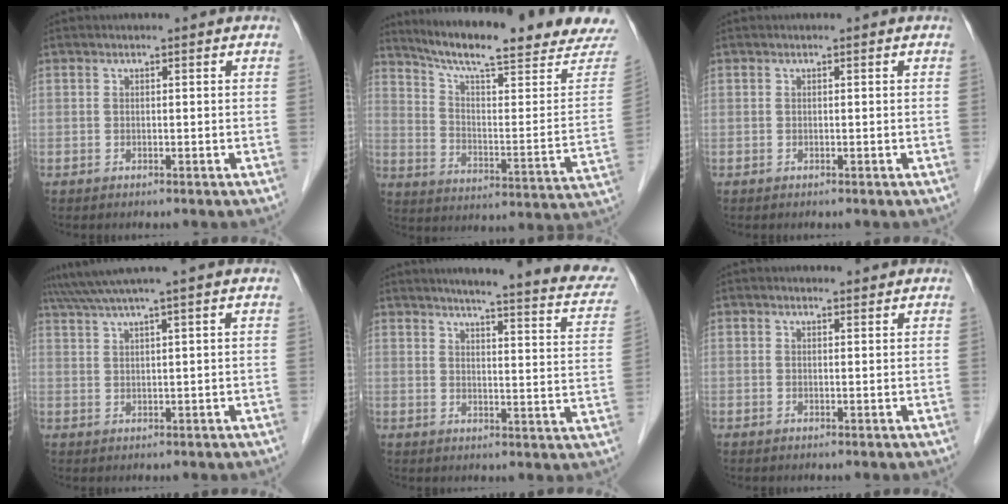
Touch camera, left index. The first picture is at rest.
{"total": 23.3, "force": [20.7, 1.3, 10.6], "torque": [-0.162, -0.060, 0.281]}
{"total": 0.0}
{"total": 6.5, "force": [5.4, -2.0, 3.0], "torque": [-0.050, 0.022, 0.088]}
{"total": 20.3, "force": [17.4, 1.9, 10.3], "torque": [-0.121, -0.035, 0.192]}
{"total": 1.2, "force": [1.1, 0.3, 0.1], "torque": [-0.009, -0.002, 0.015]}